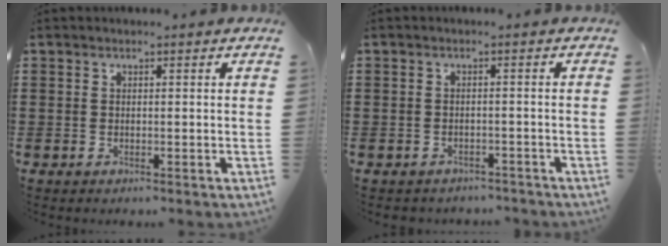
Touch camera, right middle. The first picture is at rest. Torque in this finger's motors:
{"motor_torque": [0.08, -0.08, 0.02, 0.03]}